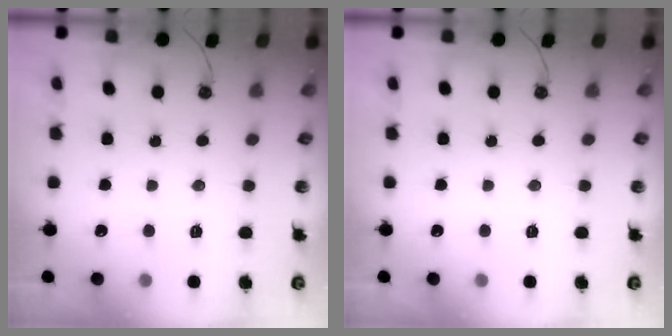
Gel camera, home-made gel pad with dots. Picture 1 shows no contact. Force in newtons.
{"total": 0.0}